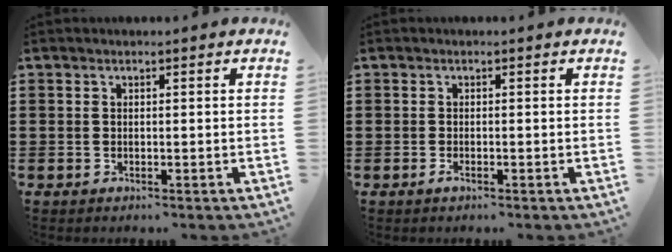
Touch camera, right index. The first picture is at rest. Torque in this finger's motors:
{"motor_torque": [-0.96, 1.13, -1.05, -0.21]}